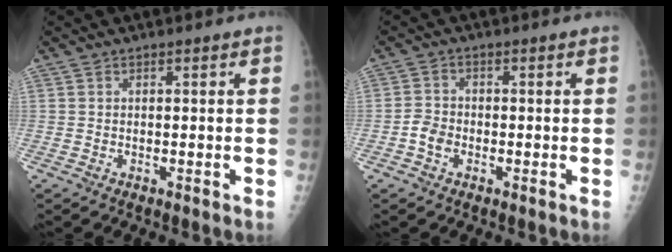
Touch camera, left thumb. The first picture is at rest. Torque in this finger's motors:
{"motor_torque": [0.23, 0.17, -0.02, -0.13, 0.10]}